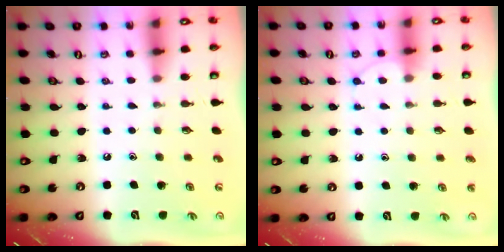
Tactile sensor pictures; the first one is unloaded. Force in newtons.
{"total": 6.2, "press": 6.1, "slide": 0.4}